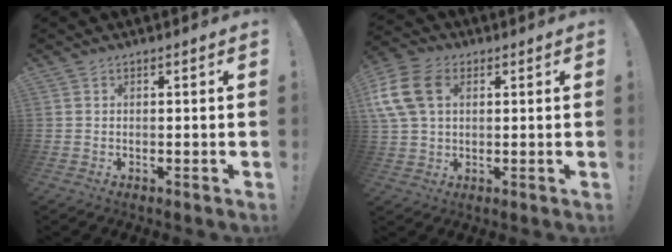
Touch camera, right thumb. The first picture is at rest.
{"total": 13.7, "force": [3.5, 9.5, 9.2], "torque": [-0.205, -0.001, 0.068]}